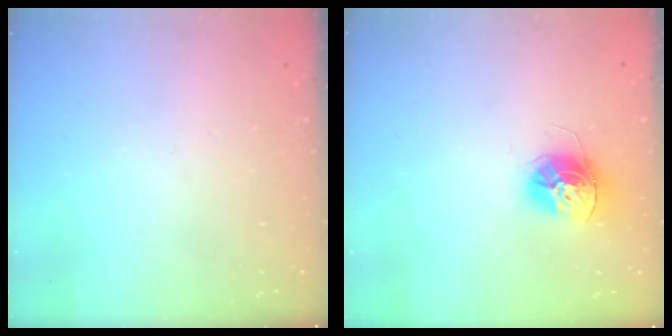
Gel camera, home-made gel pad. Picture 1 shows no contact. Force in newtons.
{"total": 12.8, "press": 12.7, "slide": 1.3}